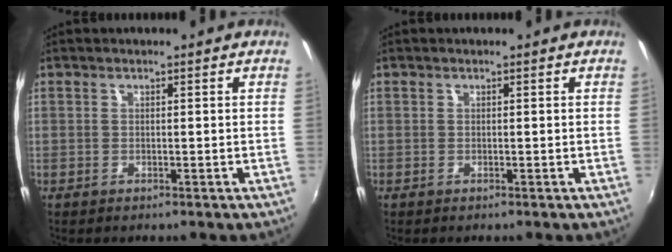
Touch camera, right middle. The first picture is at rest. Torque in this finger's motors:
{"motor_torque": [0.11, -0.01, 0.00, 0.00]}